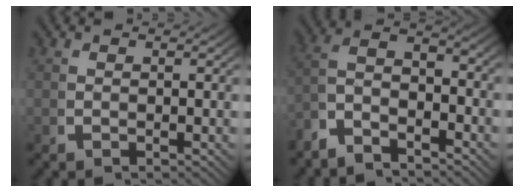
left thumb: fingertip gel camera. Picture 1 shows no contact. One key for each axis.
{"total": 7.9, "fx": -1.0, "fy": 5.6, "fz": 5.5, "tx": -0.091, "ty": -0.002, "tz": -0.037}